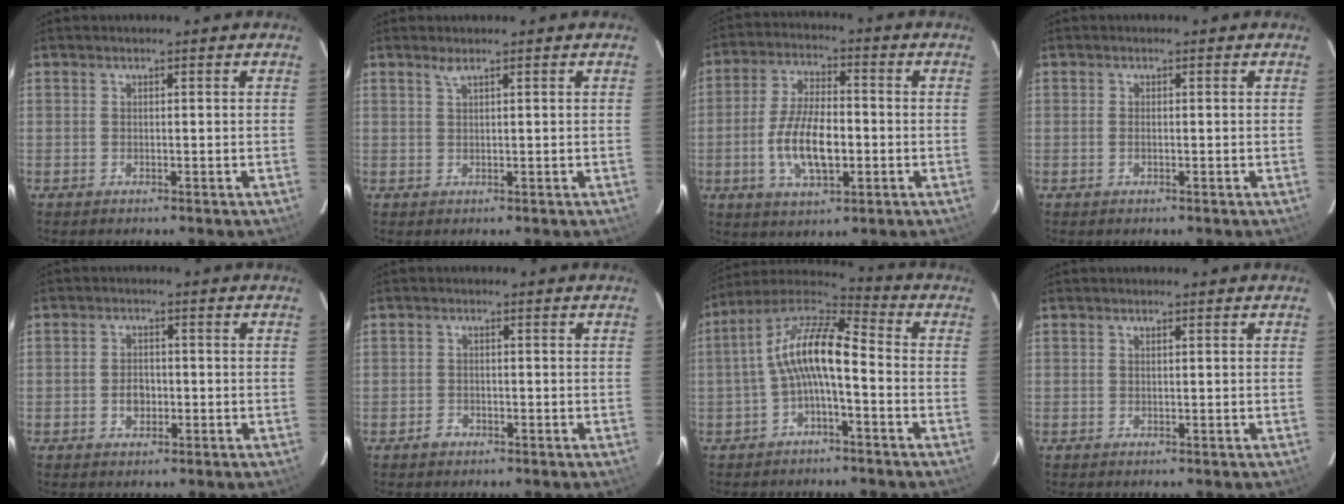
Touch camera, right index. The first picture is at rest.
{"total": 1.0, "force": [0.8, -0.1, 0.7], "torque": [-0.010, 0.001, 0.014]}
{"total": 11.4, "force": [-2.6, 5.0, 10.0], "torque": [-0.199, -0.001, -0.043]}
{"total": 0.7, "force": [-0.2, 0.3, 0.5], "torque": [-0.012, -0.002, -0.004]}
{"total": 3.1, "force": [-0.9, 2.3, 1.8], "torque": [-0.032, 0.002, -0.014]}
{"total": 1.9, "force": [-1.1, 1.6, 0.2], "torque": [-0.006, 0.005, -0.017]}
{"total": 11.3, "force": [-2.1, 3.5, 10.5], "torque": [-0.212, 0.022, -0.045]}
{"total": 0.0}